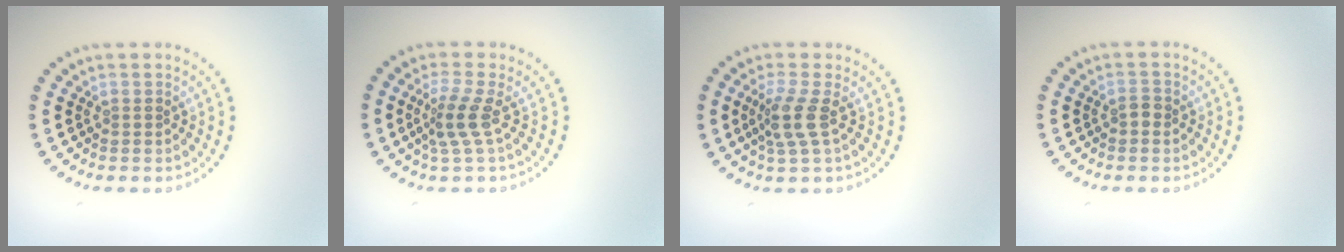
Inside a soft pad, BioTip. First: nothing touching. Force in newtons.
{"total": 2.6, "press": 1.8, "slide": 1.8}
{"total": 2.6, "press": 2.0, "slide": 1.6}
{"total": 0.8, "press": 0.8, "slide": 0.3}